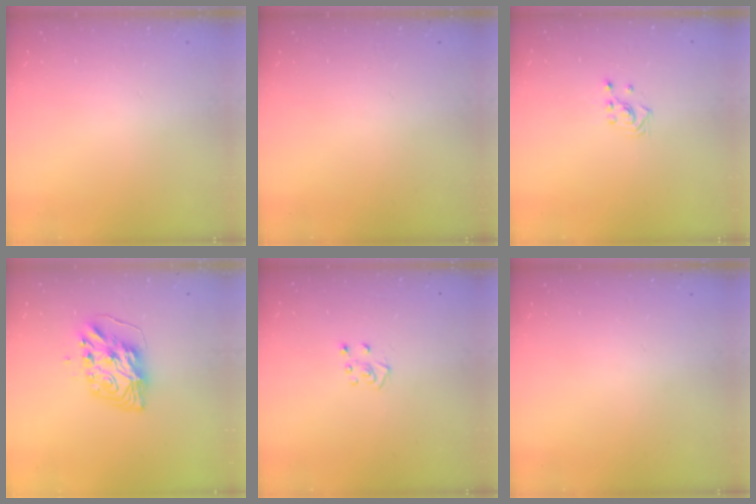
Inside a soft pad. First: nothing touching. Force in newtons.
{"total": 0.0}
{"total": 2.8, "press": 2.8, "slide": 0.3}
{"total": 9.9, "press": 9.9, "slide": 0.8}
{"total": 4.6, "press": 4.6, "slide": 0.5}
{"total": 0.0}